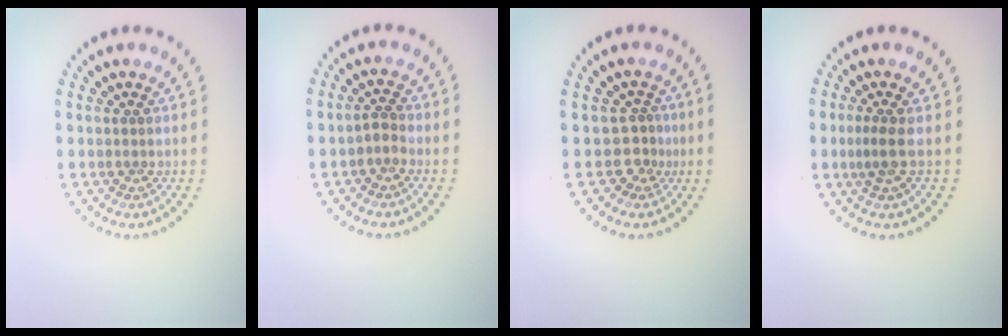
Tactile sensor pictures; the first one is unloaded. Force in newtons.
{"total": 1.2, "press": 1.0, "slide": 0.5}
{"total": 1.8, "press": 1.1, "slide": 1.4}
{"total": 1.9, "press": 1.4, "slide": 1.3}